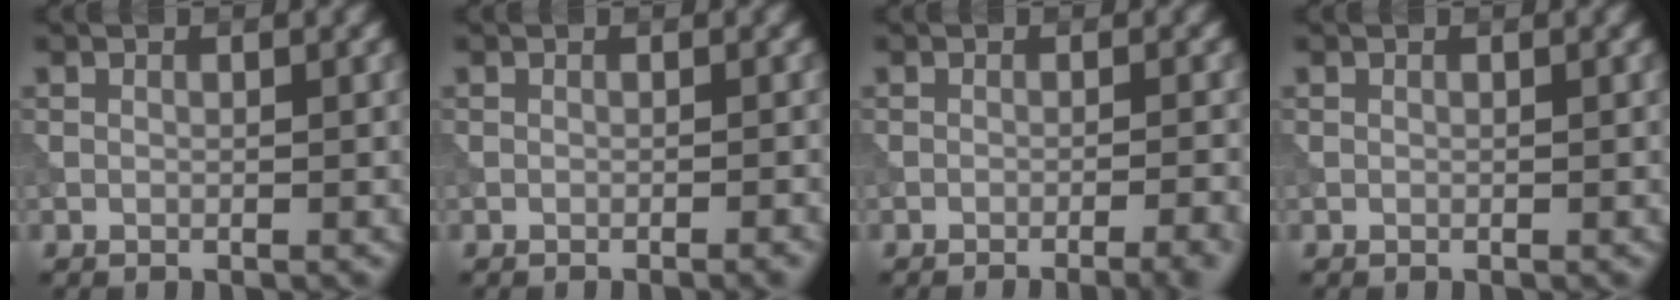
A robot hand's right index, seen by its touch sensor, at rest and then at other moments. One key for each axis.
{"total": 1.0, "fx": -0.5, "fy": 0.2, "fz": 0.8, "tx": -0.006, "ty": 0.004, "tz": -0.011}
{"total": 4.5, "fx": -3.0, "fy": 1.2, "fz": 3.2, "tx": -0.029, "ty": 0.014, "tz": -0.037}
{"total": 0.0}